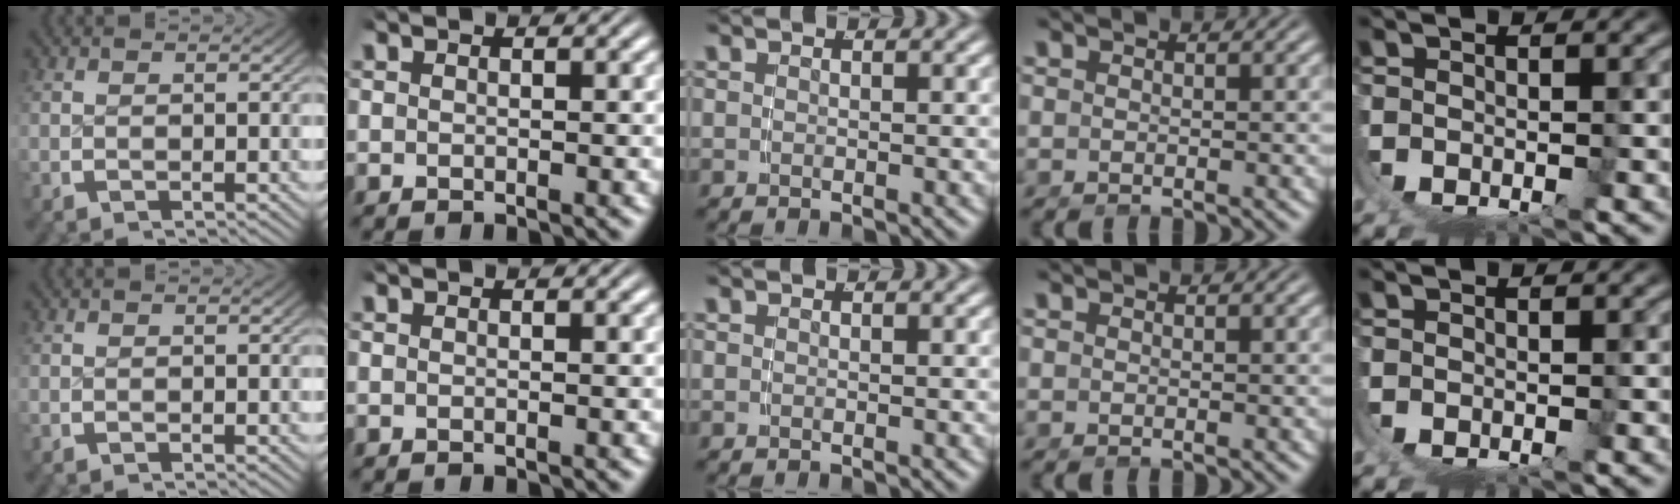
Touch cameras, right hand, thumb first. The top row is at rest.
{}